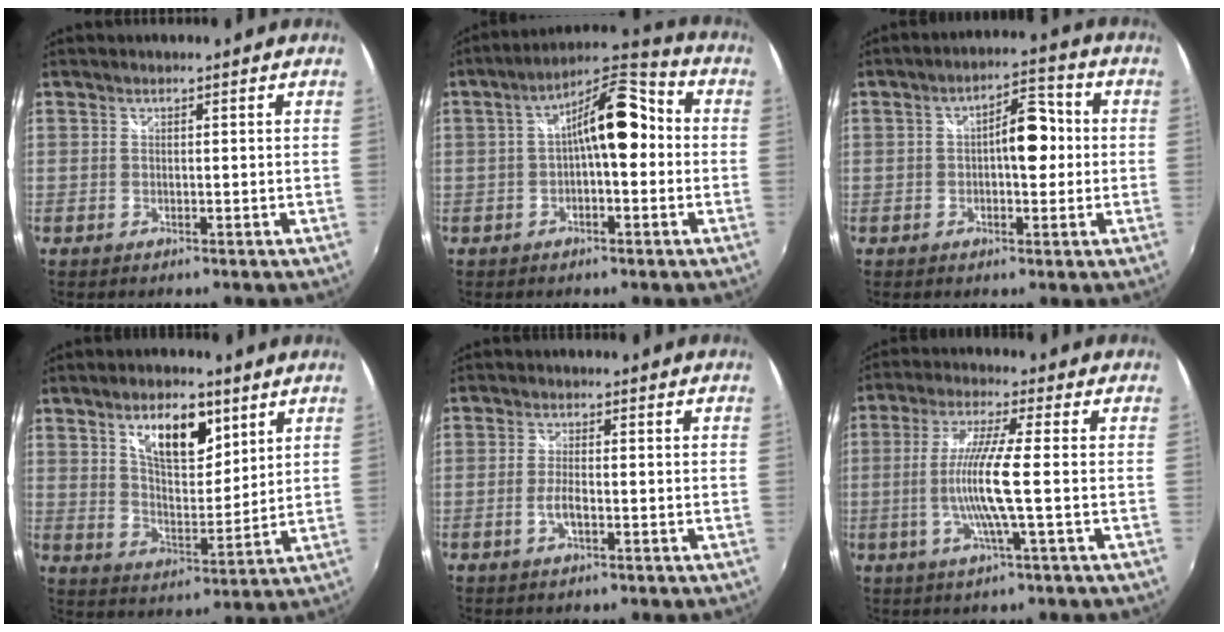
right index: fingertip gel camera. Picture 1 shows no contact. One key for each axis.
{"total": 10.8, "fx": -0.2, "fy": 3.9, "fz": 10.1, "tx": -0.159, "ty": 0.036, "tz": -0.008}
{"total": 7.3, "fx": -0.2, "fy": 3.3, "fz": 6.5, "tx": -0.101, "ty": 0.015, "tz": -0.003}
{"total": 11.2, "fx": 5.8, "fy": 4.9, "fz": 8.2, "tx": -0.129, "ty": 0.003, "tz": 0.103}
{"total": 2.3, "fx": -1.2, "fy": 0.2, "fz": 2.0, "tx": -0.047, "ty": -0.001, "tz": -0.025}
{"total": 8.7, "fx": -1.5, "fy": -1.1, "fz": 8.4, "tx": -0.172, "ty": -0.006, "tz": -0.029}